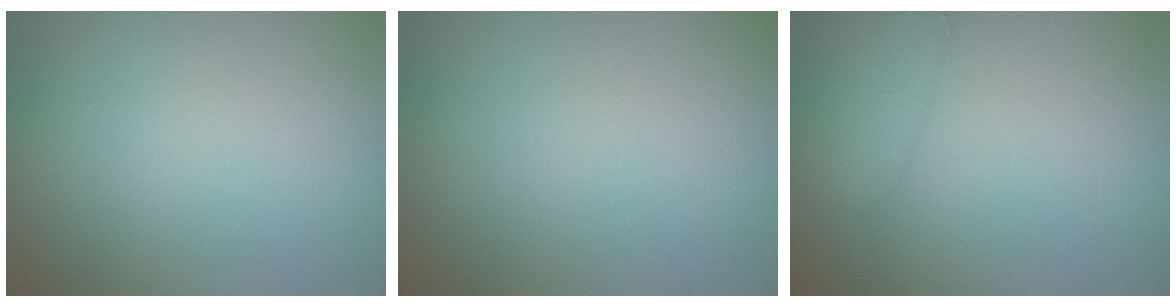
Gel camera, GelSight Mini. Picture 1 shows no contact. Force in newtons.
{"total": 0.0}
{"total": 3.0, "press": 3.0, "slide": 0.3}